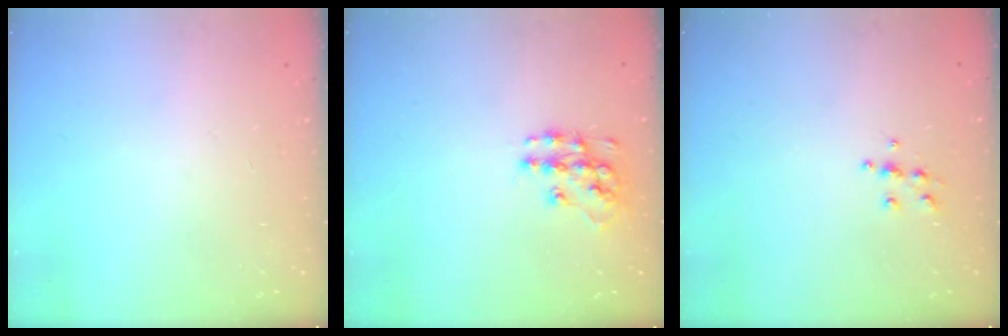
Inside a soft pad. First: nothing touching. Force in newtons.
{"total": 11.5, "press": 11.5, "slide": 0.5}
{"total": 5.5, "press": 5.4, "slide": 0.6}